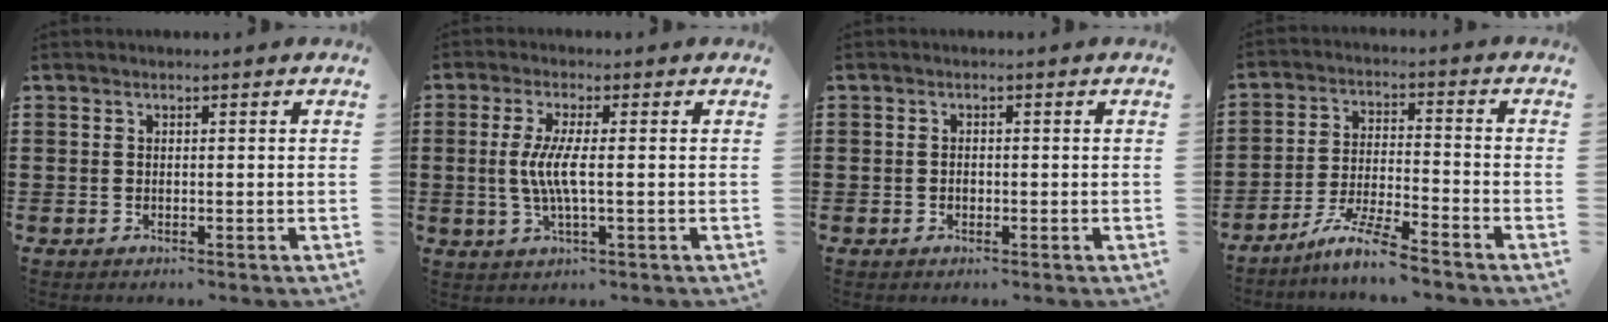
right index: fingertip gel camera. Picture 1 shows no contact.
{"total": 5.1, "force": [-0.2, 0.4, 5.1], "torque": [-0.114, -0.012, -0.014]}
{"total": 0.9, "force": [-0.3, 0.6, 0.6], "torque": [-0.014, 0.001, -0.005]}
{"total": 7.2, "force": [-6.3, -0.3, 3.5], "torque": [-0.077, -0.010, -0.122]}